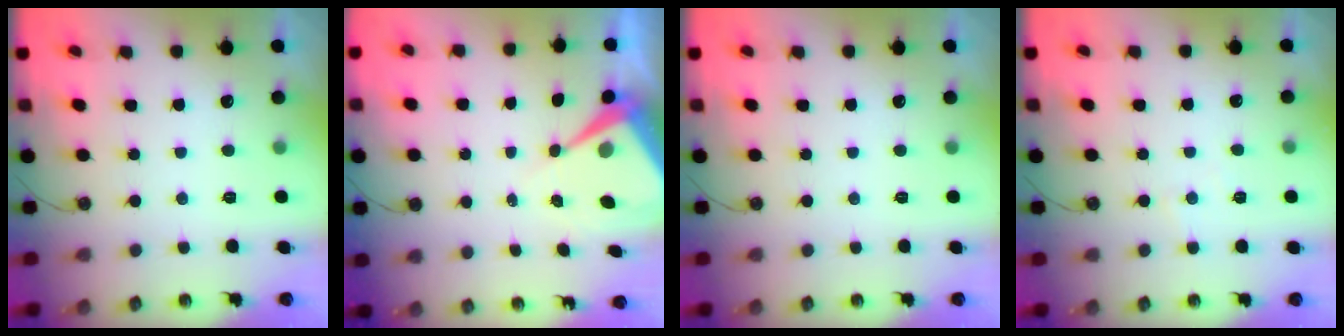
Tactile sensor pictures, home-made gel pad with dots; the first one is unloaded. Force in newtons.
{"total": 8.7, "press": 8.7, "slide": 1.1}
{"total": 0.0}
{"total": 3.3, "press": 3.2, "slide": 0.5}